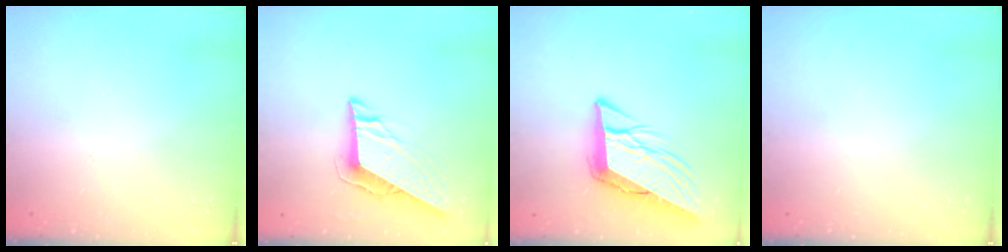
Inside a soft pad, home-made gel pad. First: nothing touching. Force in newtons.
{"total": 8.9, "press": 8.8, "slide": 1.2}
{"total": 11.8, "press": 11.2, "slide": 3.6}
{"total": 0.0}